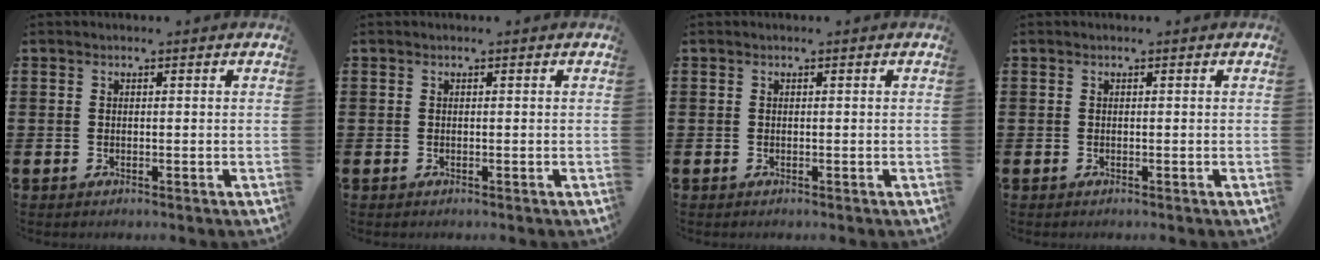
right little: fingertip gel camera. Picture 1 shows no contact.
{"total": 0.0}
{"total": 0.0}
{"total": 0.0}